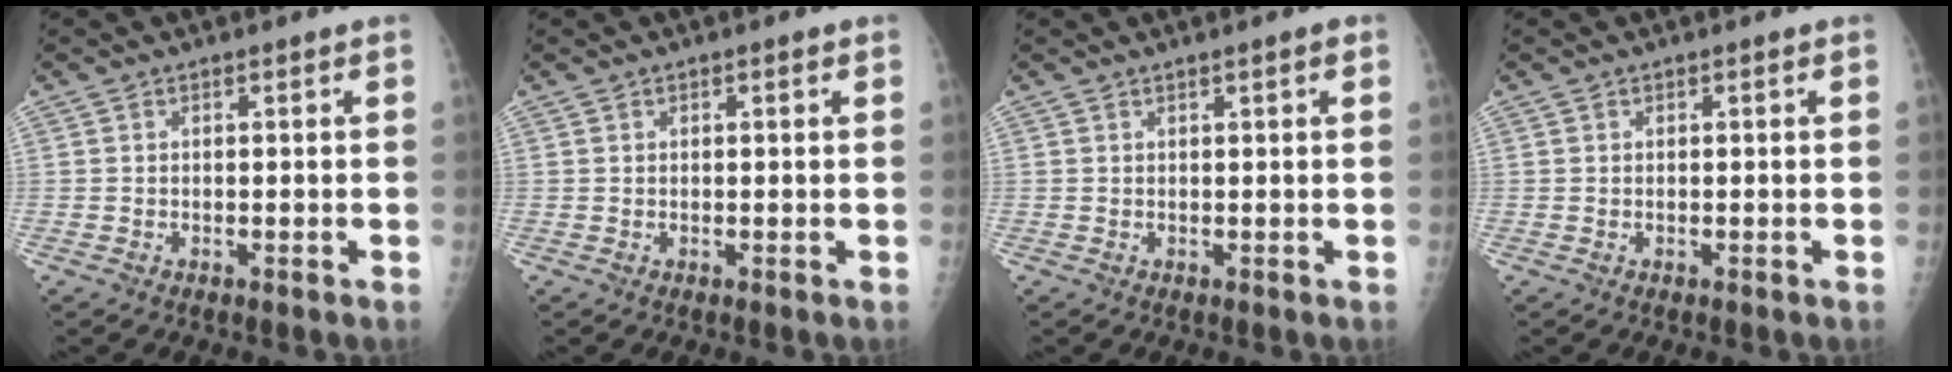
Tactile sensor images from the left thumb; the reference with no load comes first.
{"total": 0.7, "force": [0.3, 0.4, 0.6], "torque": [-0.003, 0.001, 0.004]}
{"total": 1.3, "force": [0.7, 0.1, 1.1], "torque": [-0.017, 0.000, 0.010]}
{"total": 0.0}